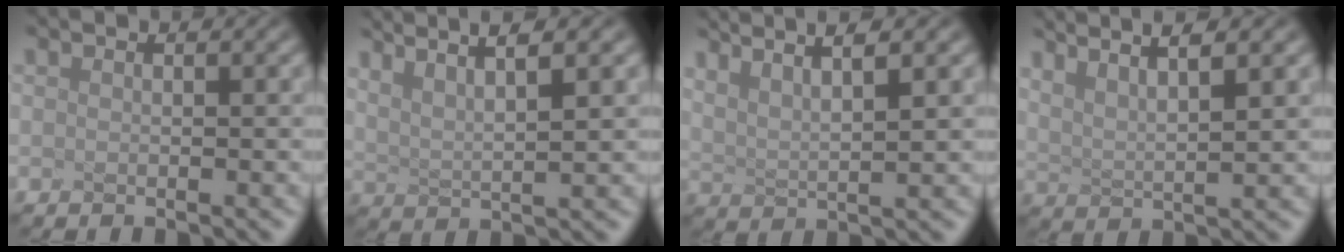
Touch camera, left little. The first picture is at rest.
{"total": 4.2, "force": [2.6, 0.0, 3.2], "torque": [-0.087, 0.013, 0.064]}
{"total": 4.3, "force": [2.9, 0.2, 3.2], "torque": [-0.082, 0.019, 0.060]}
{"total": 4.4, "force": [3.1, 0.1, 3.1], "torque": [-0.081, 0.017, 0.064]}